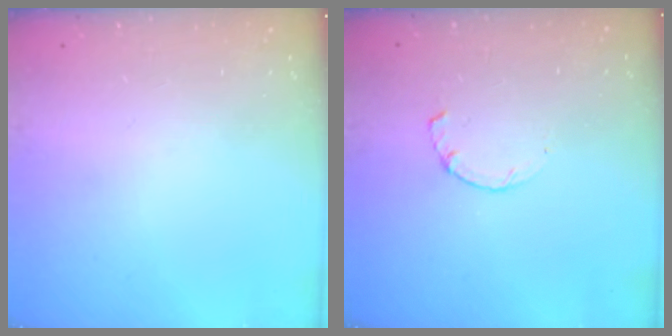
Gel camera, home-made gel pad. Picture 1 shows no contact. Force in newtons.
{"total": 1.7, "press": 1.7, "slide": 0.3}